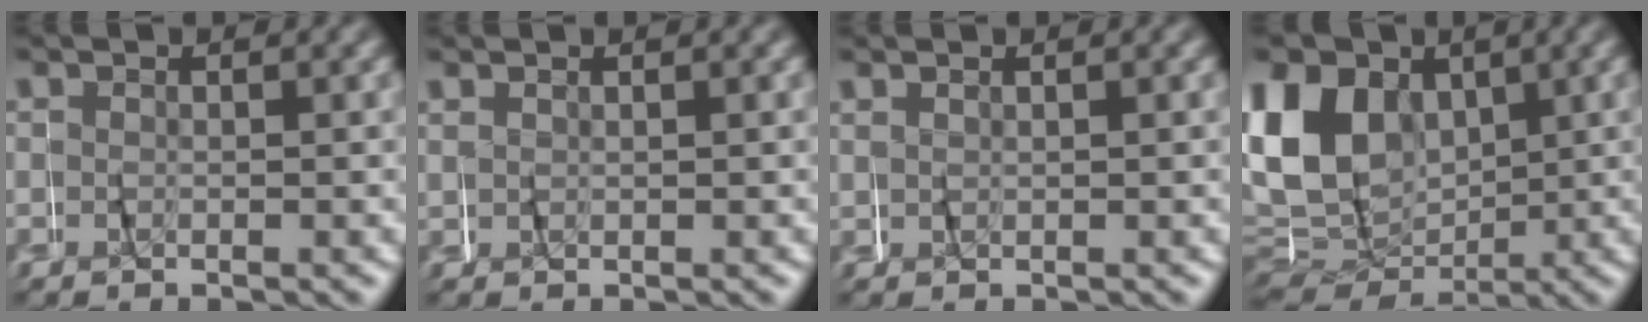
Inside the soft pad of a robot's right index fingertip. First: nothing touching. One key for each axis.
{"total": 0.6, "fx": 0.6, "fy": -0.2, "fz": -0.1, "tx": 0.000, "ty": 0.002, "tz": 0.012}
{"total": 0.6, "fx": 0.6, "fy": -0.1, "fz": -0.1, "tx": -0.001, "ty": 0.002, "tz": 0.012}
{"total": 12.8, "fx": 2.0, "fy": 10.5, "fz": 7.1, "tx": -0.141, "ty": -0.010, "tz": 0.040}